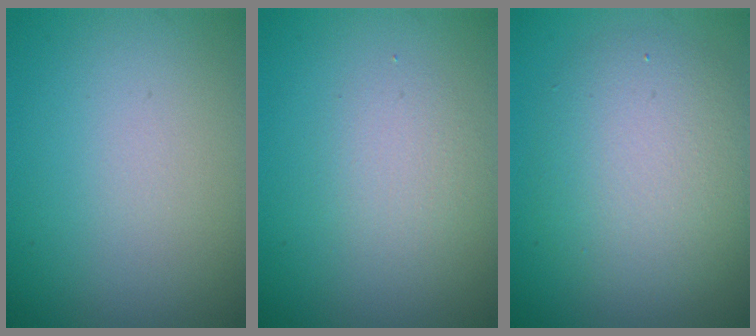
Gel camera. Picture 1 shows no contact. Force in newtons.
{"total": 2.0, "press": 2.0, "slide": 0.0}
{"total": 5.6, "press": 5.6, "slide": 0.2}